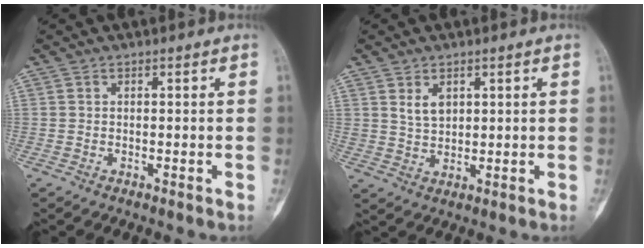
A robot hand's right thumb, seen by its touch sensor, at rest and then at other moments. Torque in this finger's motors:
{"motor_torque": [-0.60, 0.64, 0.29, 0.41, 0.03]}